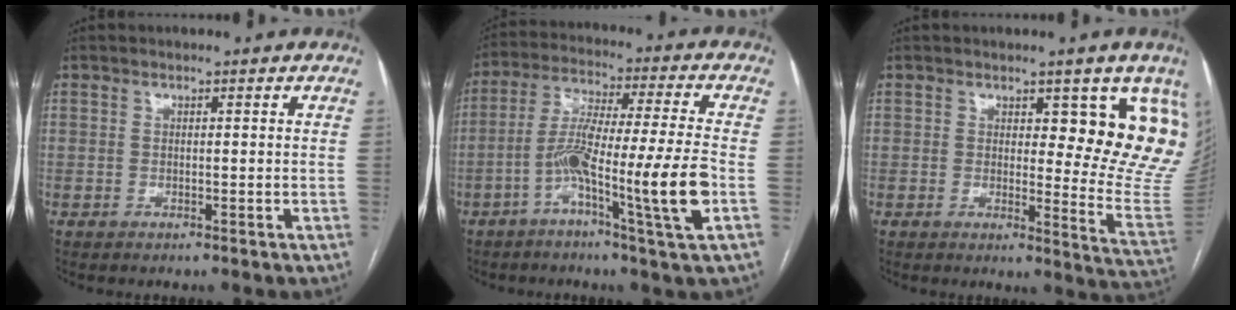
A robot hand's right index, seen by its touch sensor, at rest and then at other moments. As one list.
[{"total": 13.8, "force": [-4.8, -0.7, 12.9], "torque": [-0.243, 0.001, -0.091]}, {"total": 12.2, "force": [6.5, 3.9, 9.5], "torque": [-0.096, -0.033, 0.064]}]